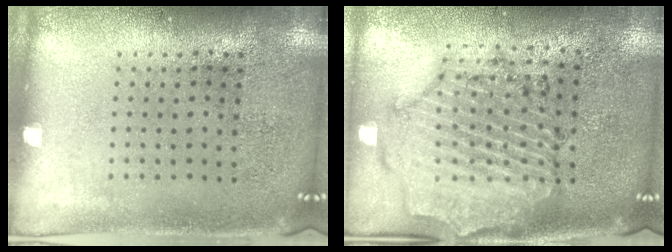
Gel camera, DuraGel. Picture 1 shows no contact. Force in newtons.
{"total": 1.6, "press": 1.6, "slide": 0.3}